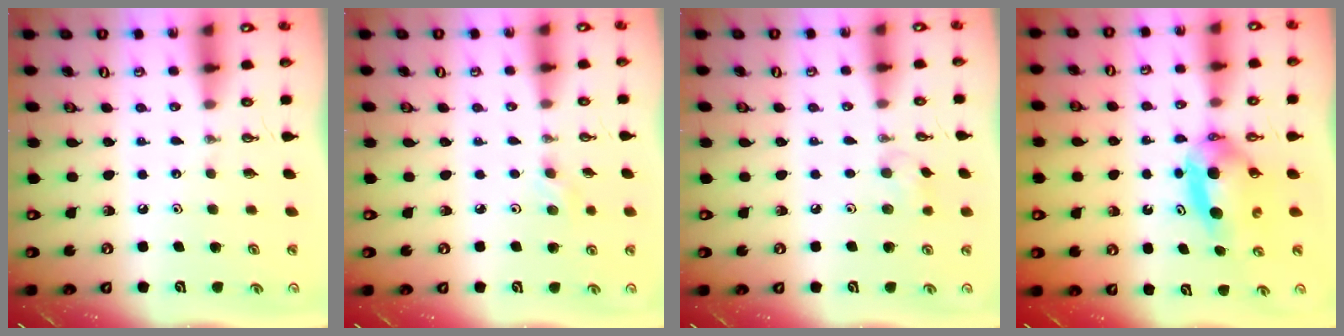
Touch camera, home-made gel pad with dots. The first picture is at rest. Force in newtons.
{"total": 2.2, "press": 2.1, "slide": 0.7}
{"total": 6.0, "press": 5.1, "slide": 3.1}
{"total": 5.8, "press": 5.5, "slide": 2.1}